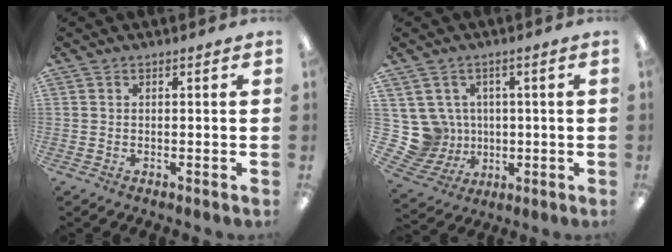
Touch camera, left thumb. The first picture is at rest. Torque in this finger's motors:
{"motor_torque": [-0.25, 0.28, 0.07, -0.34, 0.00]}